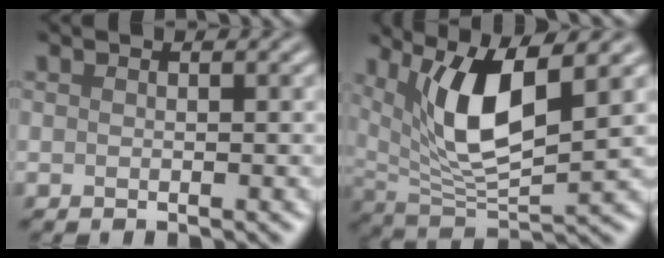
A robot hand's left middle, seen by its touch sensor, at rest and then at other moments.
{"total": 8.2, "force": [3.0, 2.5, 7.2], "torque": [-0.134, -0.016, 0.058]}